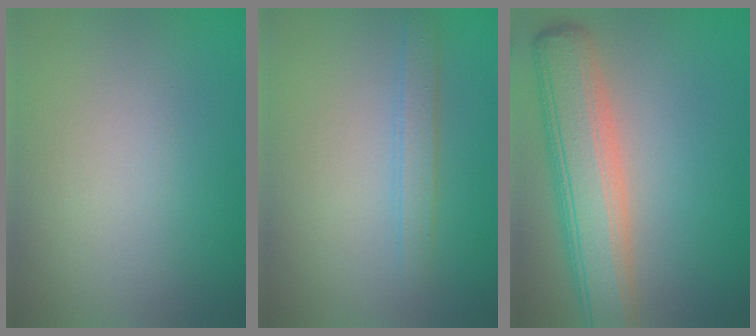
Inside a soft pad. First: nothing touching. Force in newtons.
{"total": 1.8, "press": 1.8, "slide": 0.1}
{"total": 8.2, "press": 8.1, "slide": 0.5}